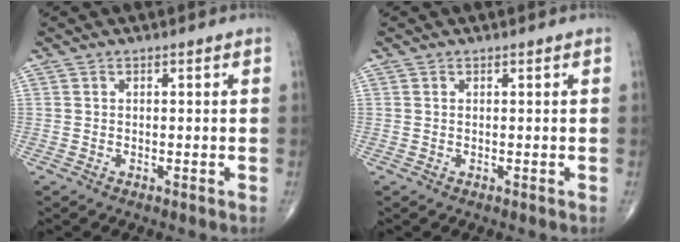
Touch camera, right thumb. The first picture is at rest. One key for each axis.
{"total": 0.0}